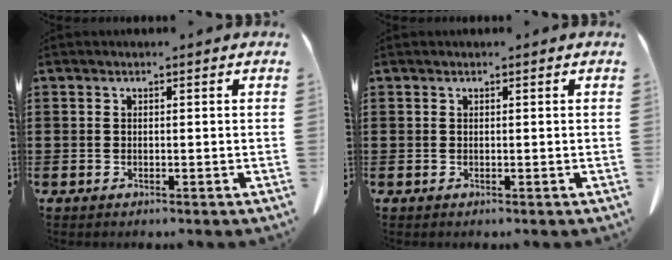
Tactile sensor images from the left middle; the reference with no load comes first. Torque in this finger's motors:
{"motor_torque": [-0.31, 0.70, -0.05, -0.01]}